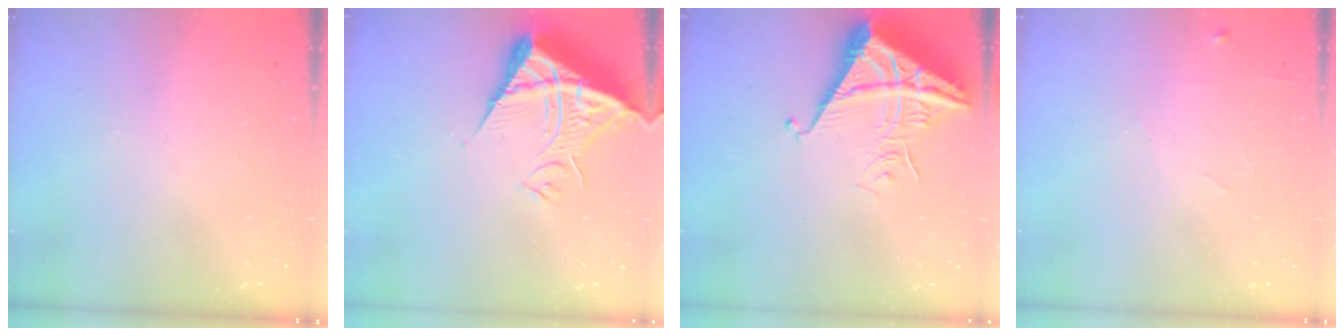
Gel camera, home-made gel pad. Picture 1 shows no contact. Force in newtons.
{"total": 10.6, "press": 10.5, "slide": 1.1}
{"total": 7.0, "press": 7.0, "slide": 0.8}
{"total": 4.6, "press": 4.6, "slide": 0.6}